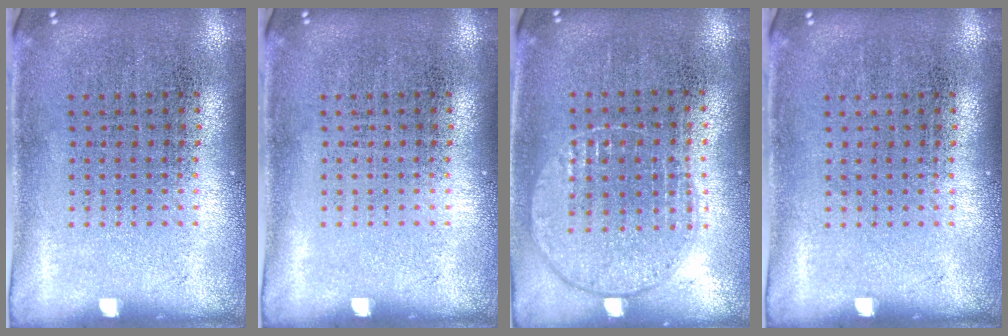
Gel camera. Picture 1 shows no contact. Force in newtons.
{"total": 0.0}
{"total": 1.0, "press": 0.9, "slide": 0.4}
{"total": 0.0}